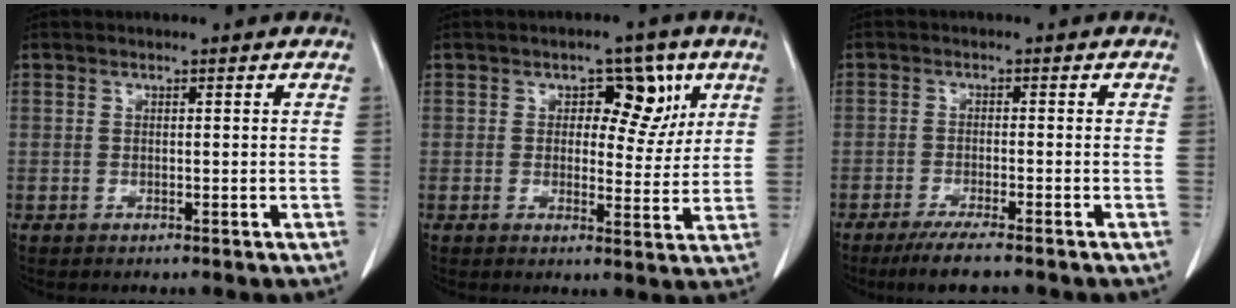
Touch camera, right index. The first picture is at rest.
{"total": 6.6, "force": [2.7, 3.9, 4.6], "torque": [-0.045, 0.010, 0.035]}
{"total": 5.9, "force": [-4.7, 0.2, 3.5], "torque": [-0.057, -0.014, -0.075]}